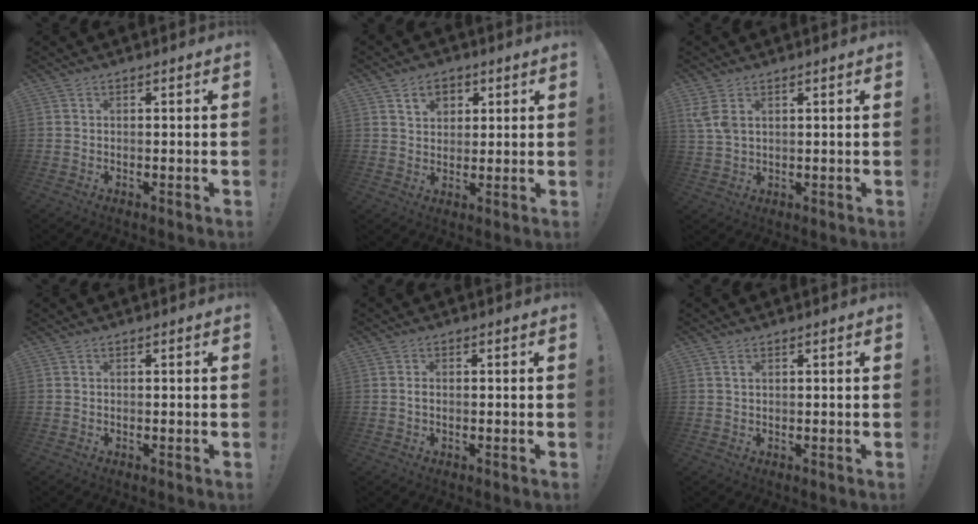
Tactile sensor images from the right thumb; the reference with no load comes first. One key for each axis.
{"total": 6.4, "fx": 3.1, "fy": 4.8, "fz": 2.8, "tx": -0.037, "ty": -0.010, "tz": 0.056}
{"total": 4.6, "fx": 2.2, "fy": 2.4, "fz": 3.3, "tx": -0.069, "ty": -0.011, "tz": 0.040}
{"total": 0.0}
{"total": 0.7, "fx": -0.1, "fy": 0.3, "fz": 0.6, "tx": -0.011, "ty": 0.001, "tz": -0.003}
{"total": 1.2, "fx": 0.7, "fy": 0.4, "fz": 0.9, "tx": -0.013, "ty": -0.001, "tz": 0.011}